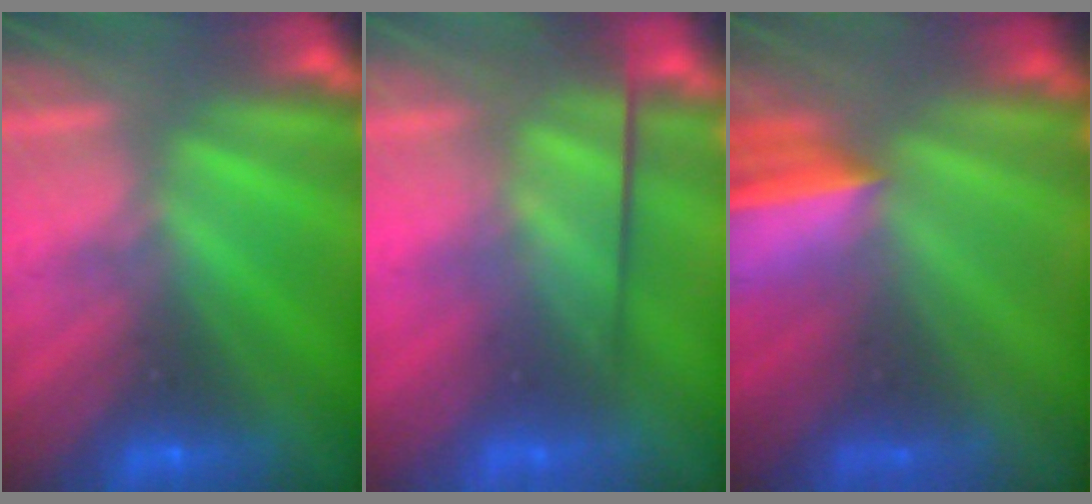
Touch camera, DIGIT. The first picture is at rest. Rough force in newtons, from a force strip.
{"total": 3.6}
{"total": 7.1}